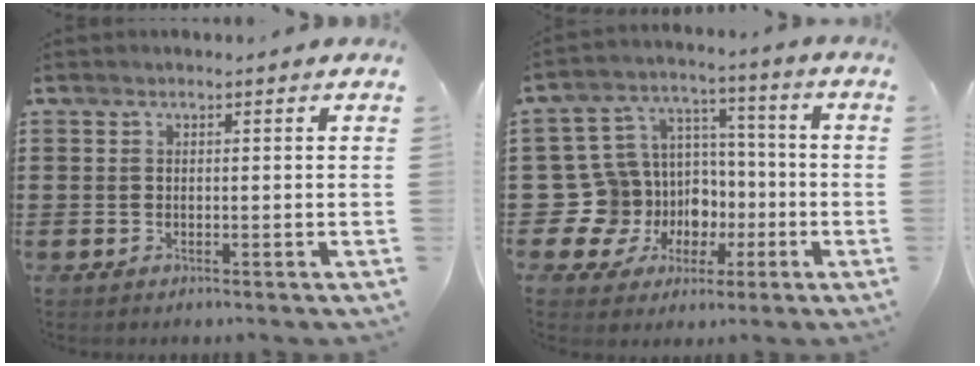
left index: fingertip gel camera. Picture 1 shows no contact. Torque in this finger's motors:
{"motor_torque": [1.04, 0.35, 0.30, 0.00]}